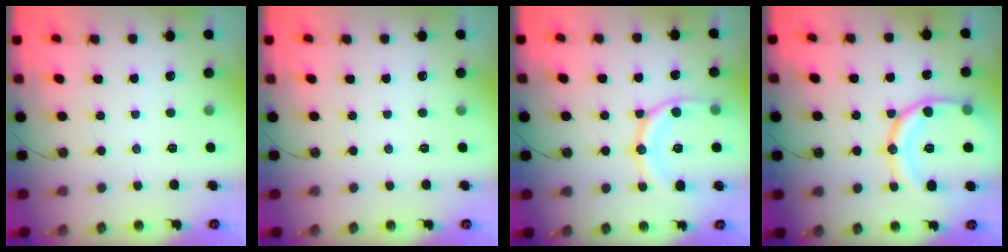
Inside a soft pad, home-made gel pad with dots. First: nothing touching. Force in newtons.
{"total": 0.0}
{"total": 14.2, "press": 14.1, "slide": 1.5}
{"total": 17.2, "press": 17.1, "slide": 2.0}